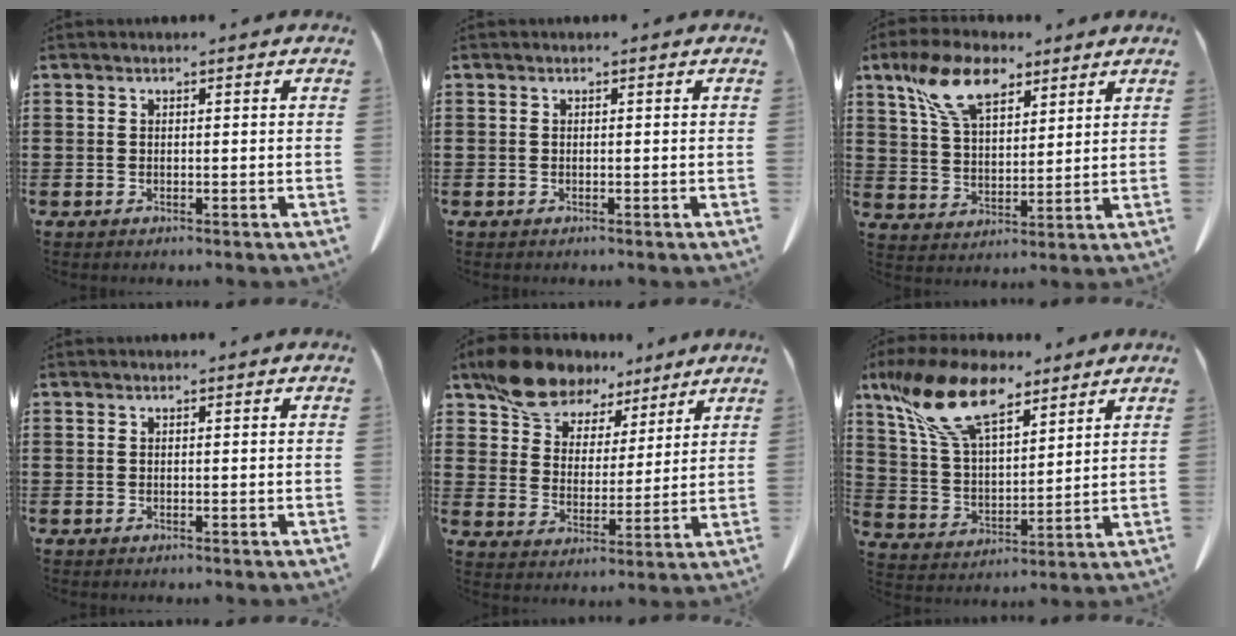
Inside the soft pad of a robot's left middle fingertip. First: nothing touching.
{"total": 0.0}
{"total": 10.5, "force": [6.7, 4.8, 6.5], "torque": [-0.147, 0.002, 0.127]}
{"total": 0.0}
{"total": 9.8, "force": [8.3, 4.6, 2.5], "torque": [-0.083, -0.029, 0.159]}
{"total": 14.8, "force": [10.3, 5.6, 9.1], "torque": [-0.217, -0.025, 0.185]}